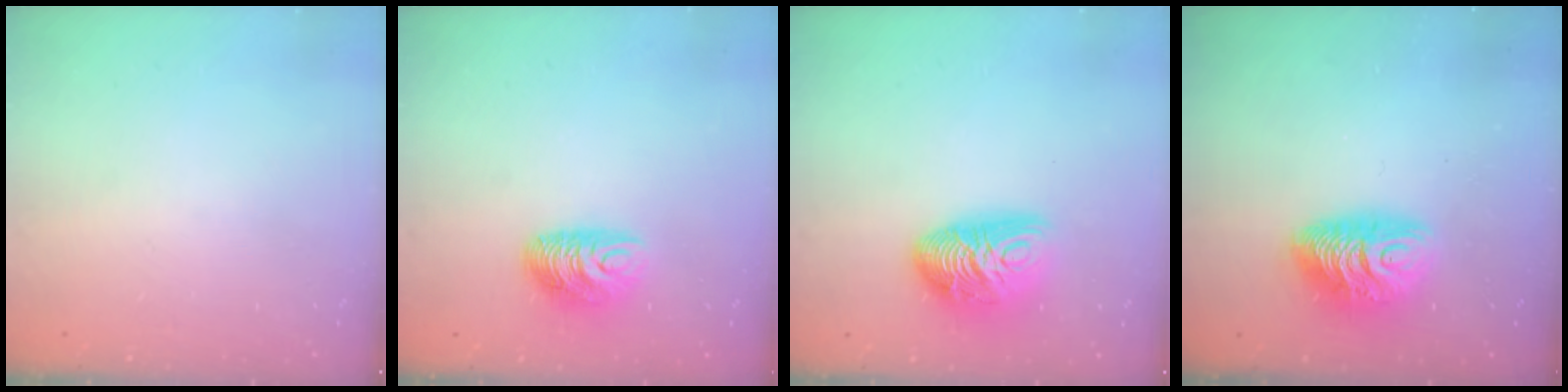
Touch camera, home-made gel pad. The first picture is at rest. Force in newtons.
{"total": 9.3, "press": 9.3, "slide": 0.9}
{"total": 13.5, "press": 13.5, "slide": 0.2}
{"total": 10.2, "press": 10.2, "slide": 0.8}